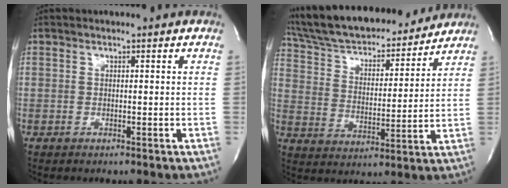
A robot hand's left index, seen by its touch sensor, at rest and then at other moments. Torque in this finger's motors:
{"motor_torque": [0.38, -0.22, 0.24, 0.13]}